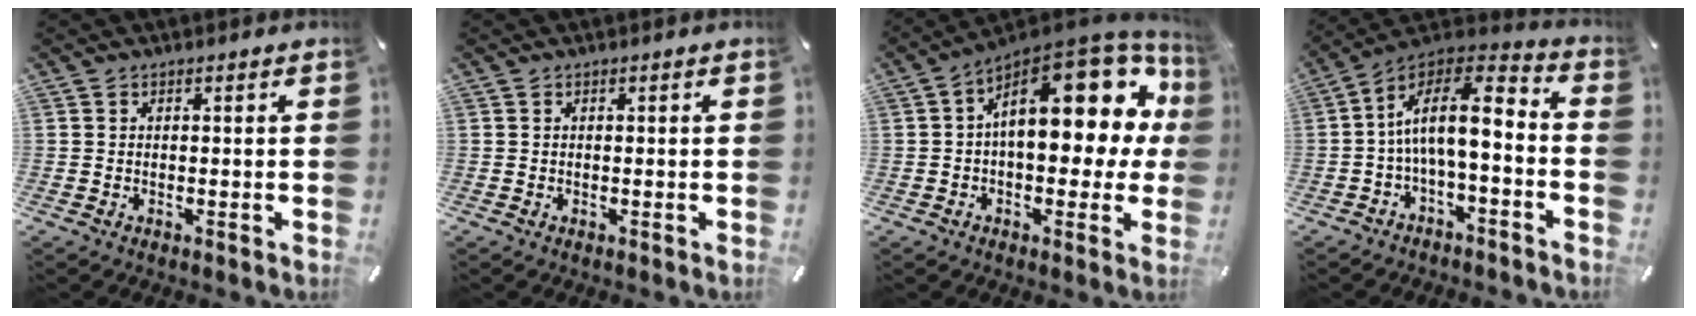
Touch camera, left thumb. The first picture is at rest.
{"total": 0.0}
{"total": 22.1, "force": [6.5, 11.7, 17.6], "torque": [-0.231, -0.041, 0.117]}
{"total": 12.5, "force": [-0.7, 5.4, 11.3], "torque": [-0.197, 0.000, -0.012]}